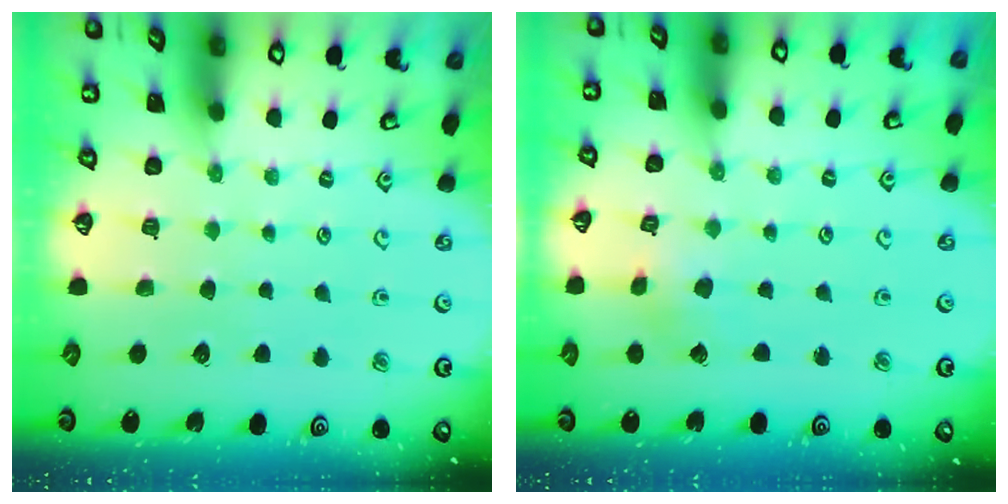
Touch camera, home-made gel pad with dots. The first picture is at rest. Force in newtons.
{"total": 2.4, "press": 2.4, "slide": 0.3}